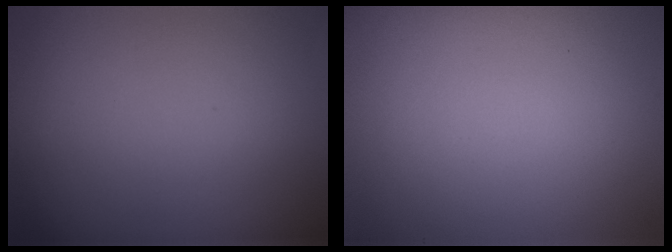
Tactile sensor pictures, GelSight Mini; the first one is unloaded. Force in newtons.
{"total": 0.0}